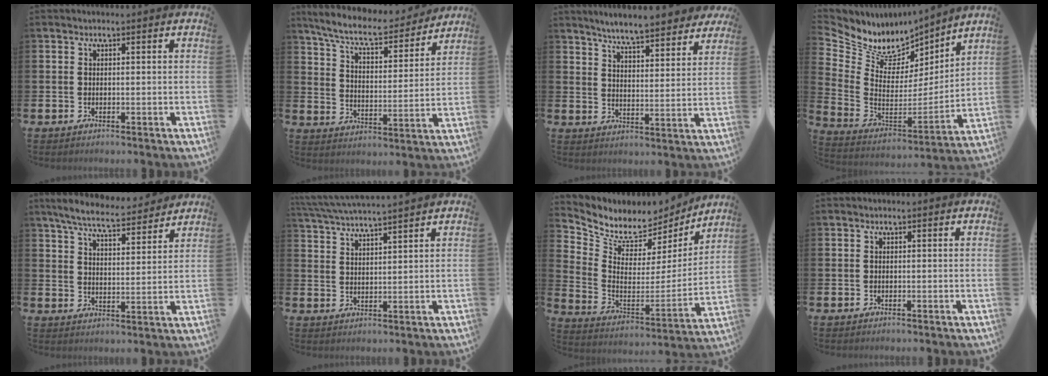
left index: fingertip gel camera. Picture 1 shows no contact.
{"total": 8.1, "force": [7.3, 1.4, 3.1], "torque": [-0.090, -0.049, 0.124]}
{"total": 6.5, "force": [6.3, 0.5, 1.6], "torque": [-0.048, -0.045, 0.107]}
{"total": 8.0, "force": [6.5, 4.4, 1.4], "torque": [-0.074, -0.043, 0.118]}
{"total": 7.1, "force": [6.7, 1.0, 2.4], "torque": [-0.069, -0.038, 0.116]}
{"total": 4.4, "force": [4.3, -0.6, 0.7], "torque": [-0.028, -0.027, 0.075]}
{"total": 7.4, "force": [6.7, 3.2, 0.6], "torque": [-0.059, -0.051, 0.118]}
{"total": 0.0}